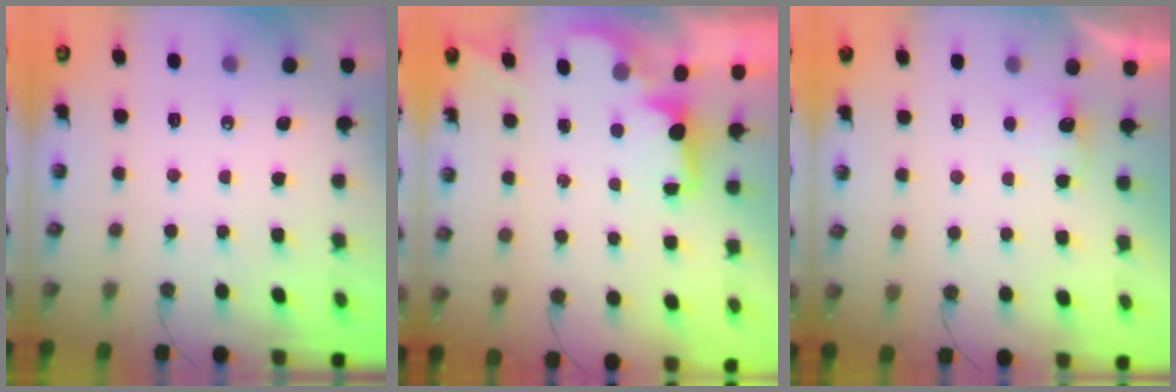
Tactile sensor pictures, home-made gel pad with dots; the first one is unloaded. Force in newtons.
{"total": 1.6, "press": 1.4, "slide": 0.7}
{"total": 2.3, "press": 2.1, "slide": 0.9}